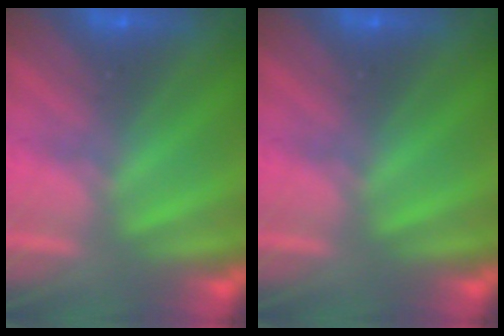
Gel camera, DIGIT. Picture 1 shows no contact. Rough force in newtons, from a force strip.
{"total": 0.0}